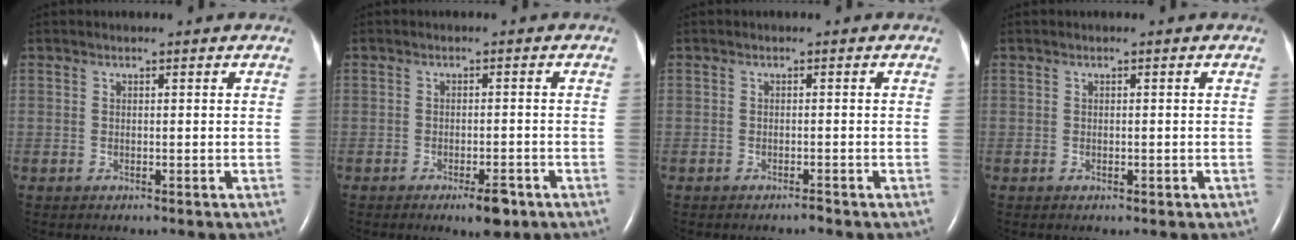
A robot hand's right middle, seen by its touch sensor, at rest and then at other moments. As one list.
[{"total": 3.9, "force": [-2.4, 1.1, 2.9], "torque": [-0.043, -0.002, -0.031]}, {"total": 0.8, "force": [-0.7, 0.0, 0.3], "torque": [-0.005, 0.000, -0.011]}, {"total": 1.1, "force": [-0.5, 0.7, 0.7], "torque": [-0.011, 0.000, -0.002]}]